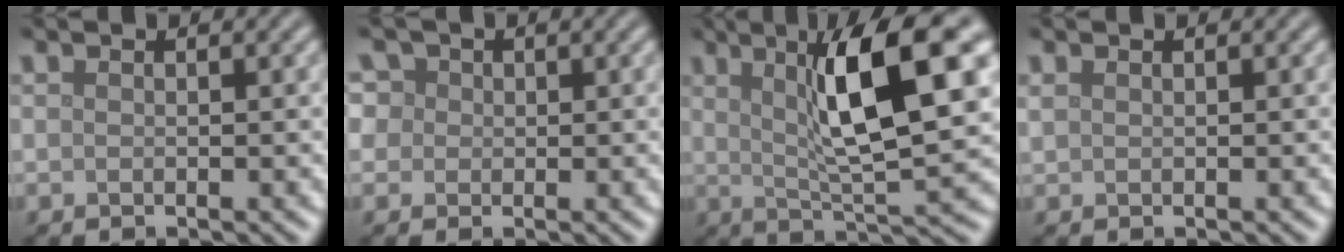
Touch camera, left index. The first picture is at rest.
{"total": 5.9, "force": [2.7, 4.6, 2.6], "torque": [-0.044, 0.026, 0.015]}
{"total": 10.3, "force": [3.1, 2.0, 9.6], "torque": [-0.139, 0.002, 0.053]}
{"total": 0.5, "force": [0.4, 0.3, 0.2], "torque": [-0.006, 0.001, 0.010]}